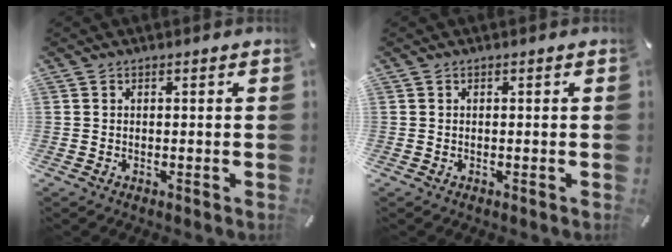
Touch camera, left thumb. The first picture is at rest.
{"total": 0.0}